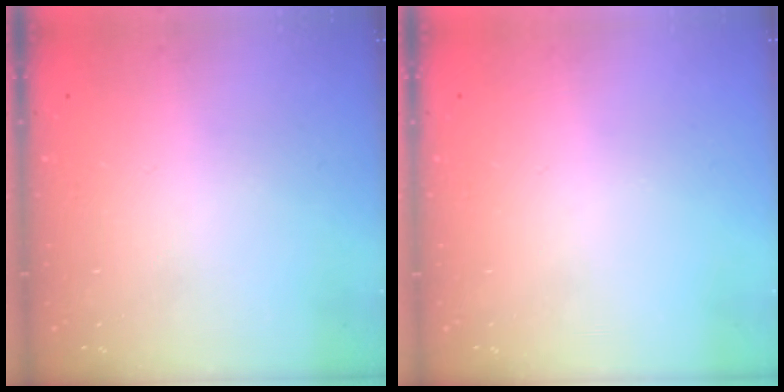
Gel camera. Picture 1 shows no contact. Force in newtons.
{"total": 0.0}